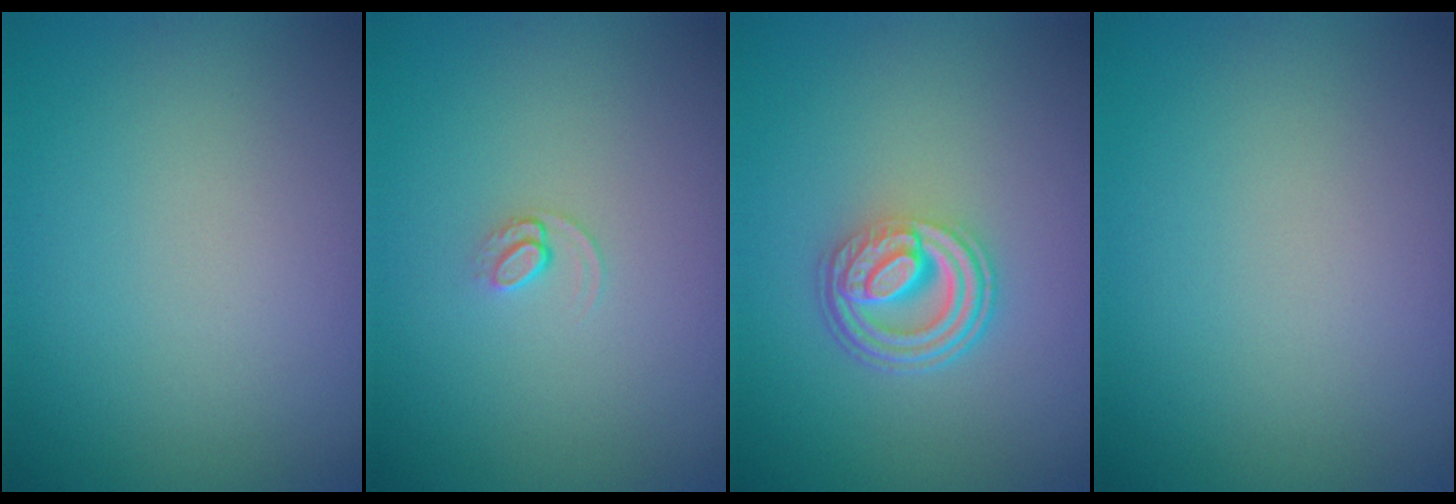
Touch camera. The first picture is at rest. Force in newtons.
{"total": 0.9, "press": 0.4, "slide": 0.8}
{"total": 4.7, "press": 3.3, "slide": 3.3}
{"total": 0.0}